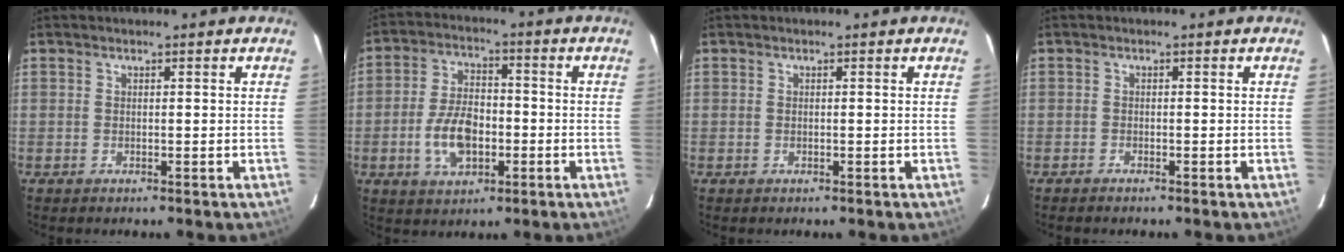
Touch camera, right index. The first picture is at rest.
{"total": 10.2, "force": [-2.9, 6.0, 7.7], "torque": [-0.155, 0.010, -0.043]}
{"total": 0.0}
{"total": 0.9, "force": [-0.9, 0.2, 0.3], "torque": [-0.013, -0.001, -0.017]}